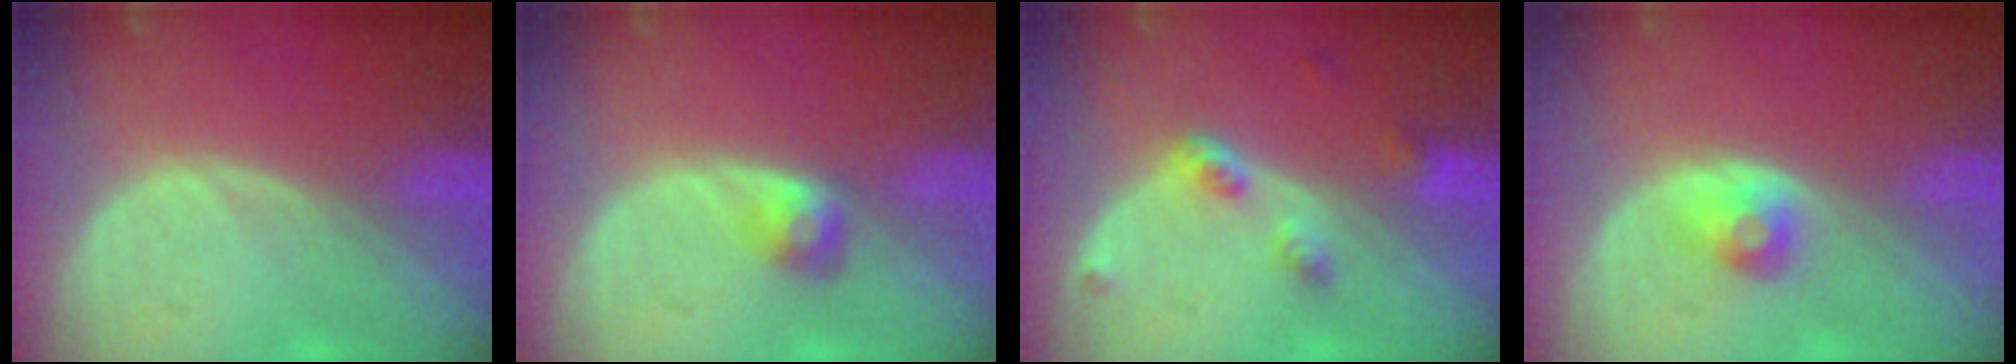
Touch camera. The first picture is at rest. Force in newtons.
{"total": 2.9, "press": 2.5, "slide": 1.4}
{"total": 4.3, "press": 3.9, "slide": 1.8}
{"total": 2.6, "press": 2.4, "slide": 1.0}